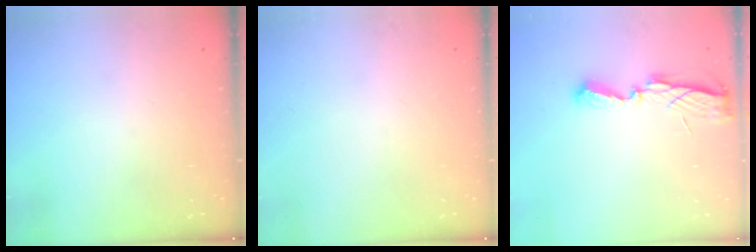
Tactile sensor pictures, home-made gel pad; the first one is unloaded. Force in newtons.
{"total": 0.0}
{"total": 6.2, "press": 6.2, "slide": 0.0}